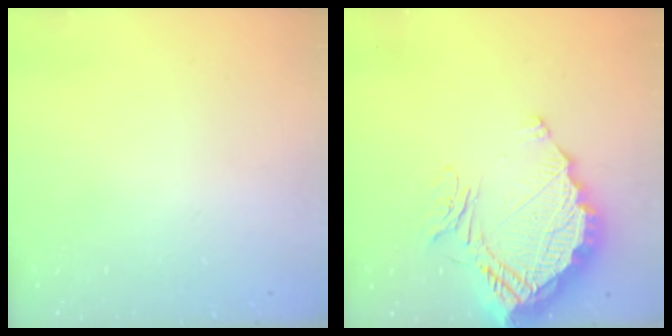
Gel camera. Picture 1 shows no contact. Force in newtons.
{"total": 15.2, "press": 15.2, "slide": 1.3}